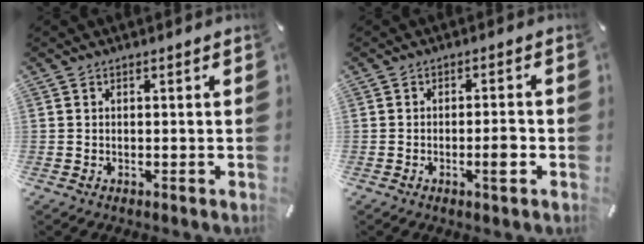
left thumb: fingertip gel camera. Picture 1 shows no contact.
{"total": 4.4, "force": [-1.4, 1.1, 4.1], "torque": [-0.066, 0.007, -0.023]}